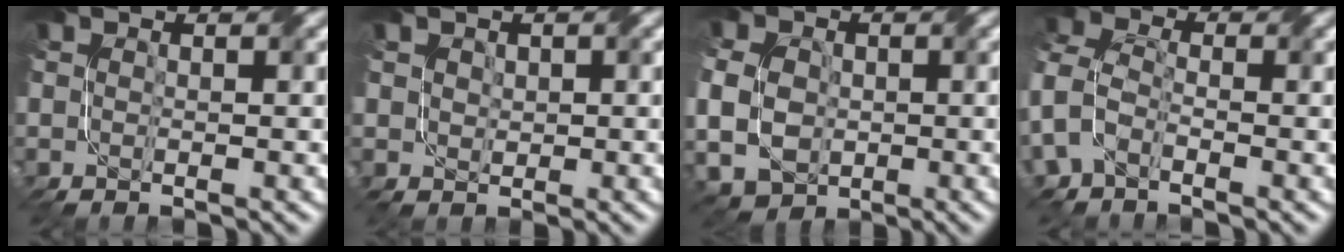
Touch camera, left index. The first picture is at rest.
{"total": 1.2, "force": [-0.5, 0.5, -0.9], "torque": [0.011, -0.003, 0.015]}
{"total": 6.2, "force": [-1.5, 5.2, 2.9], "torque": [-0.084, -0.001, -0.014]}
{"total": 4.7, "force": [-2.9, 2.9, 2.3], "torque": [-0.065, 0.005, -0.056]}